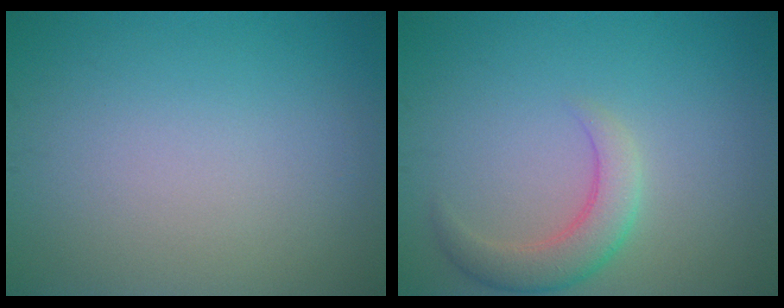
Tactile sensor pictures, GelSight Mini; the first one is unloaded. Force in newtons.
{"total": 3.2, "press": 3.2, "slide": 0.2}